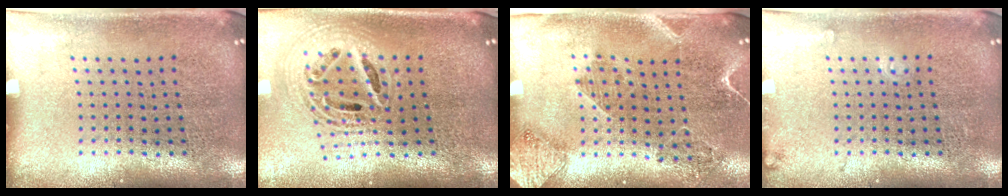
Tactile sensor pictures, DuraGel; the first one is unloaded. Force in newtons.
{"total": 2.3, "press": 1.8, "slide": 1.4}
{"total": 1.8, "press": 1.7, "slide": 0.8}
{"total": 1.0, "press": 1.0, "slide": 0.1}